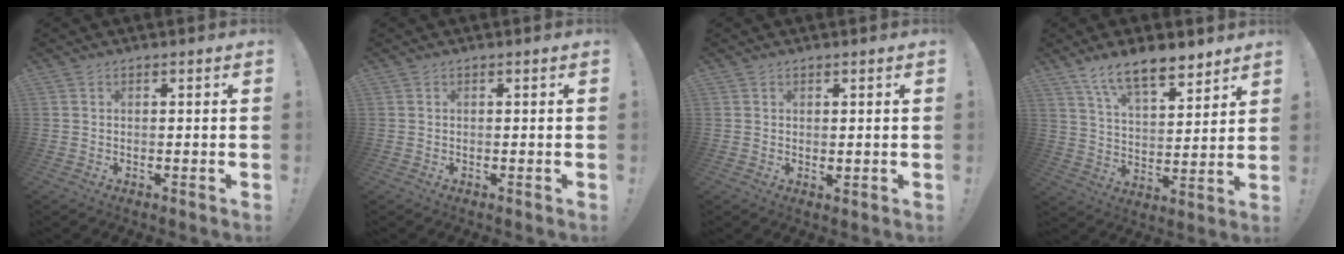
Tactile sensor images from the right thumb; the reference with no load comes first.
{"total": 0.0}
{"total": 0.8, "force": [0.6, 0.5, 0.3], "torque": [0.003, -0.003, 0.009]}
{"total": 12.7, "force": [9.7, 4.4, 7.0], "torque": [-0.113, -0.060, 0.172]}